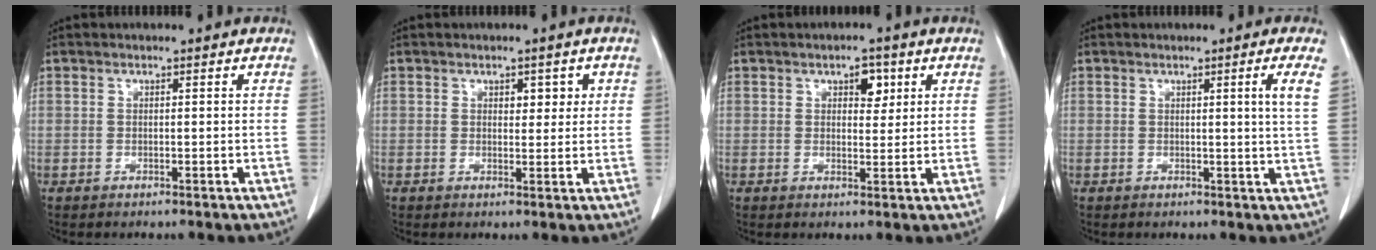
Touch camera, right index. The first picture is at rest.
{"total": 2.5, "force": [1.0, 1.5, 1.8], "torque": [-0.017, 0.003, 0.012]}
{"total": 3.4, "force": [1.6, 1.8, 2.4], "torque": [-0.031, 0.003, 0.022]}
{"total": 3.0, "force": [1.1, -1.0, 2.6], "torque": [-0.038, -0.010, 0.016]}